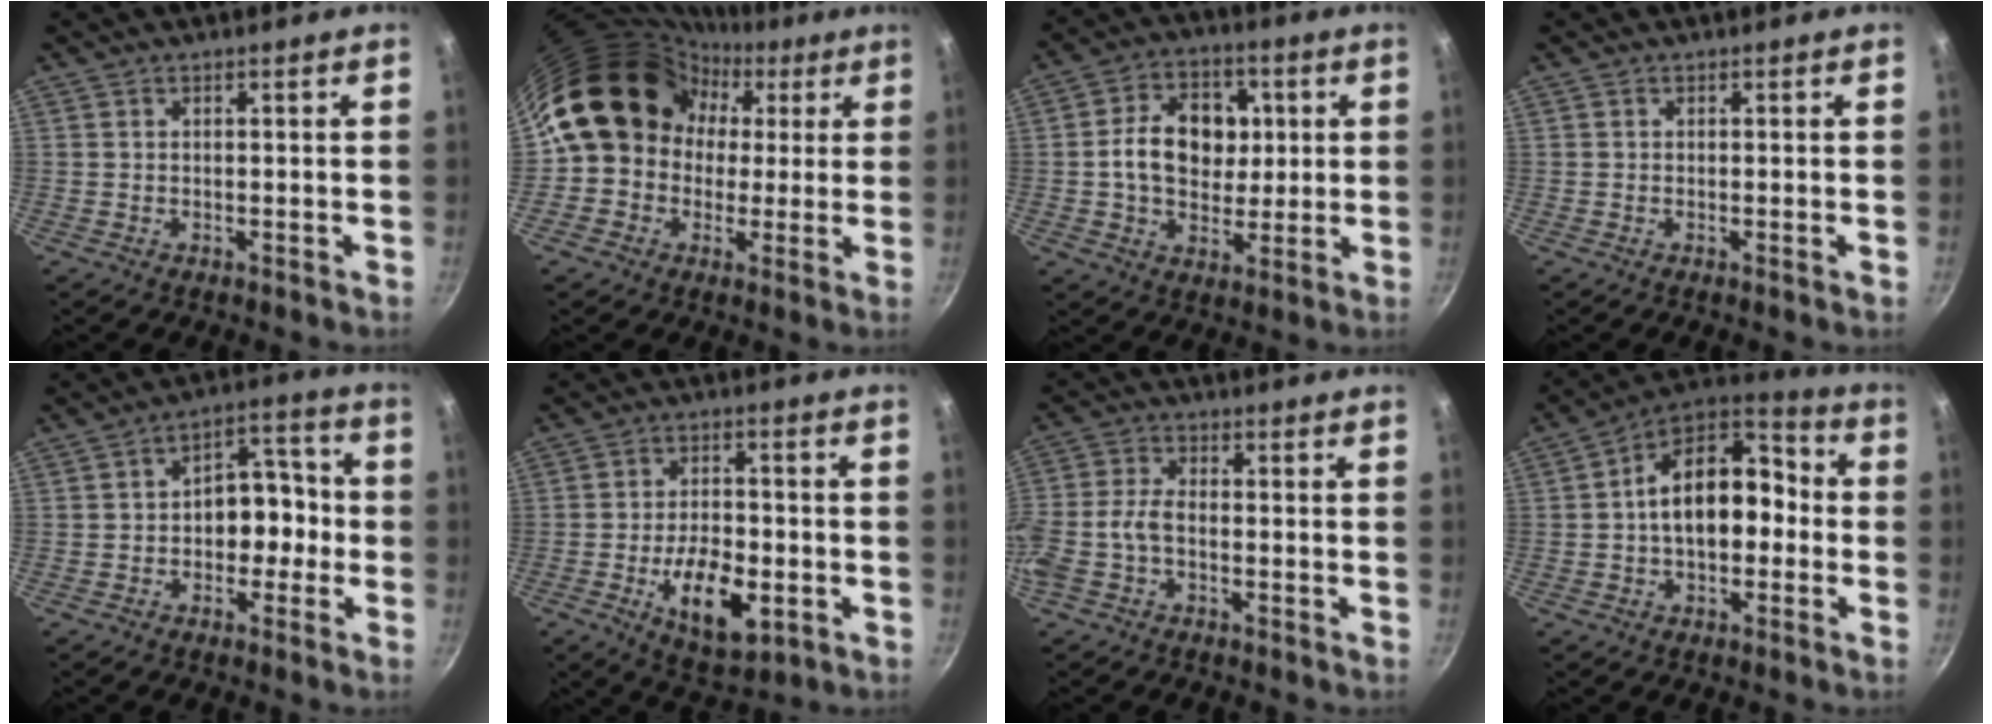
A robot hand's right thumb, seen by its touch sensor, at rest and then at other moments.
{"total": 16.1, "force": [1.6, 14.2, 7.4], "torque": [-0.083, 0.048, 0.013]}
{"total": 13.5, "force": [1.4, 10.2, 8.7], "torque": [-0.106, 0.009, 0.014]}
{"total": 0.0}
{"total": 9.1, "force": [-1.7, 6.5, 6.1], "torque": [-0.023, 0.049, -0.033]}
{"total": 12.9, "force": [-4.0, 6.4, 10.5], "torque": [-0.151, 0.011, -0.057]}
{"total": 6.3, "force": [-2.4, 3.2, 4.9], "torque": [-0.117, 0.023, -0.061]}
{"total": 16.1, "force": [-0.8, 10.5, 12.2], "torque": [-0.151, 0.055, -0.029]}